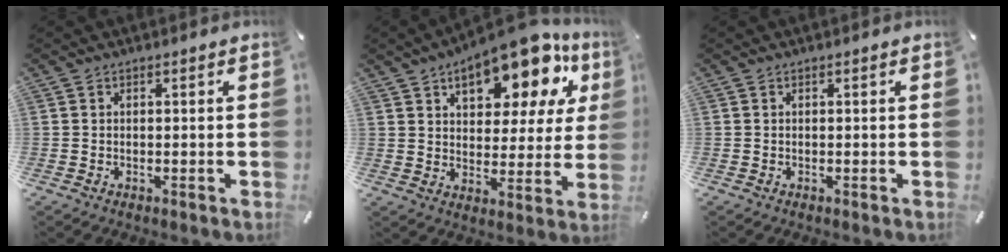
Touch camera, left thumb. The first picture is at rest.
{"total": 18.2, "force": [11.4, 8.5, 11.2], "torque": [-0.158, -0.068, 0.187]}
{"total": 0.0}